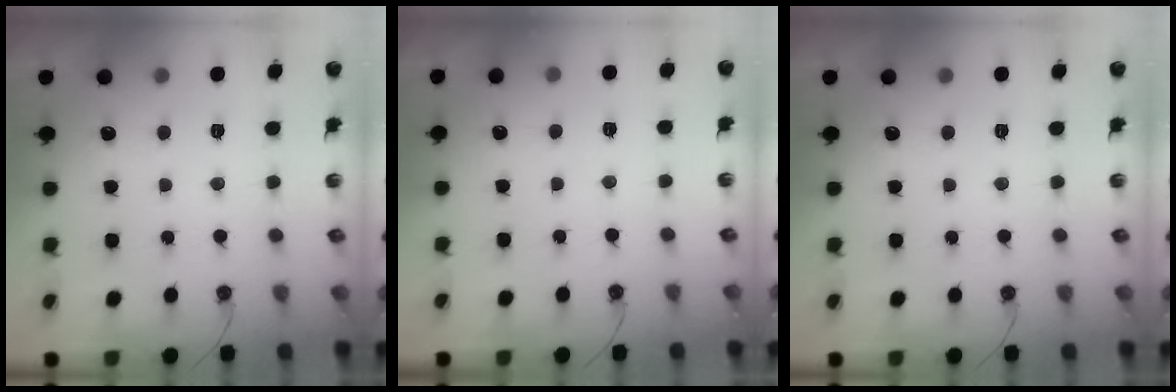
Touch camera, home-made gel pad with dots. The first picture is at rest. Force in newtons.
{"total": 2.0, "press": 2.0, "slide": 0.3}
{"total": 0.0}